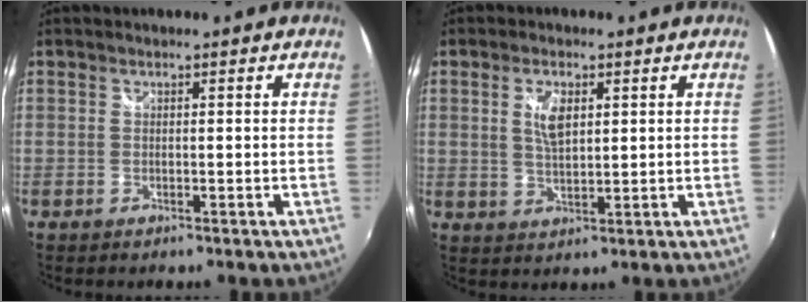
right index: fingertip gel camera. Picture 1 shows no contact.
{"total": 4.9, "force": [1.5, 2.4, 4.0], "torque": [-0.072, 0.002, 0.029]}